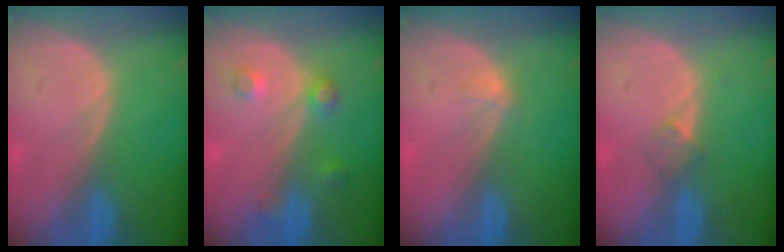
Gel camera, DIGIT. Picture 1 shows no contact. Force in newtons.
{"total": 3.5, "press": 3.4, "slide": 1.0}
{"total": 1.1, "press": 0.8, "slide": 0.7}
{"total": 2.1, "press": 1.8, "slide": 1.0}